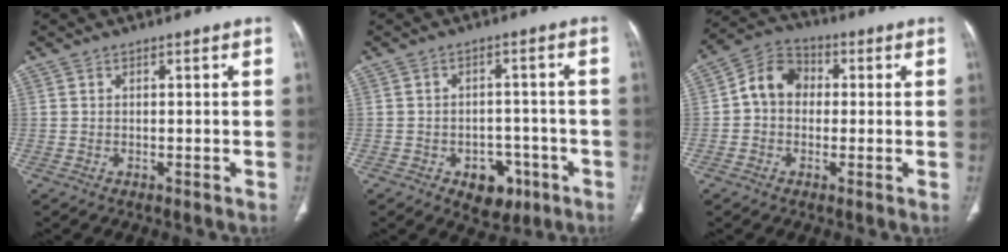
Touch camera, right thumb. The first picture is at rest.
{"total": 7.3, "force": [-3.5, 5.2, 3.8], "torque": [-0.016, 0.027, -0.040]}
{"total": 8.2, "force": [0.3, 6.7, 4.7], "torque": [-0.062, 0.026, -0.009]}